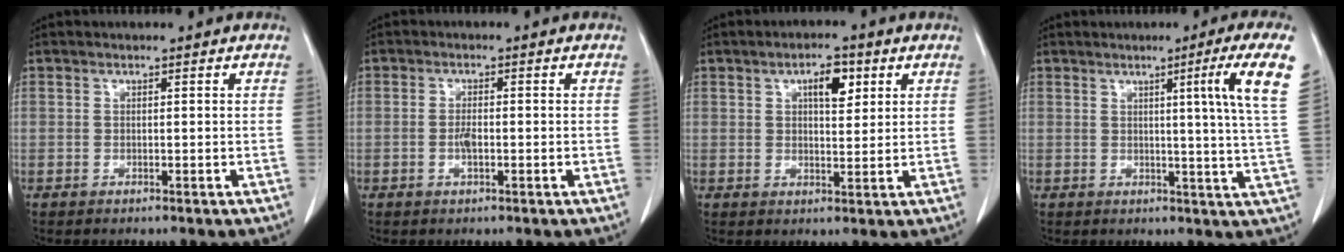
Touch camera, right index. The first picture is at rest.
{"total": 2.1, "force": [-0.5, 0.7, 1.9], "torque": [-0.042, -0.001, -0.009]}
{"total": 5.0, "force": [2.1, 1.9, 4.1], "torque": [-0.066, 0.004, 0.034]}
{"total": 9.6, "force": [3.6, -2.5, 8.5], "torque": [-0.112, -0.009, 0.043]}